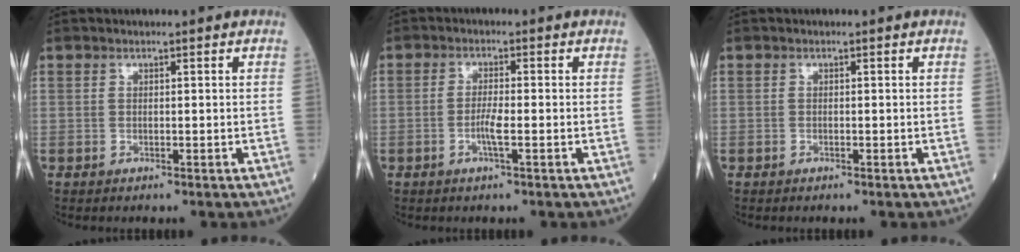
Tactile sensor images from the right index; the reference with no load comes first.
{"total": 2.9, "force": [-1.0, 0.1, 2.7], "torque": [-0.056, -0.002, -0.021]}
{"total": 0.0}